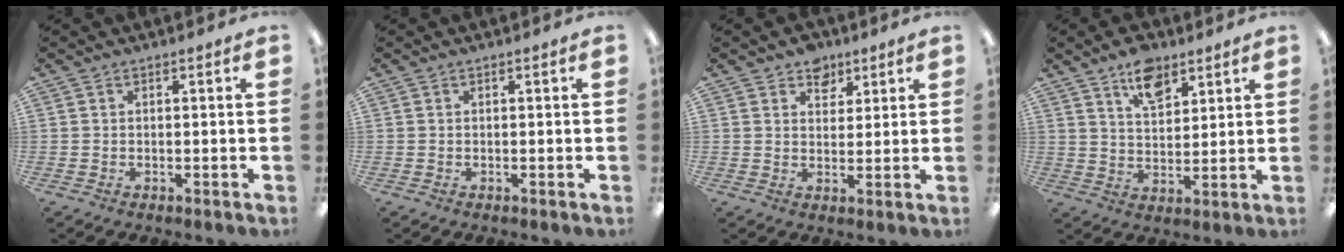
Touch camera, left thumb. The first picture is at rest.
{"total": 0.0}
{"total": 5.3, "force": [3.8, 3.5, 1.0], "torque": [-0.003, -0.017, 0.066]}
{"total": 8.8, "force": [6.2, 4.7, 4.2], "torque": [-0.061, -0.028, 0.109]}